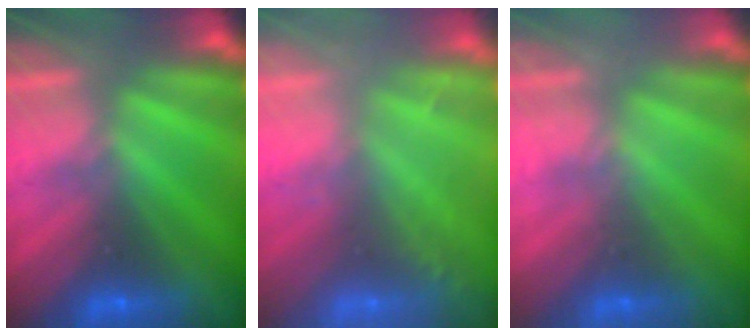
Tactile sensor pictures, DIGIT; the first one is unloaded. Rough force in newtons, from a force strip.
{"total": 1.6}
{"total": 2.3}